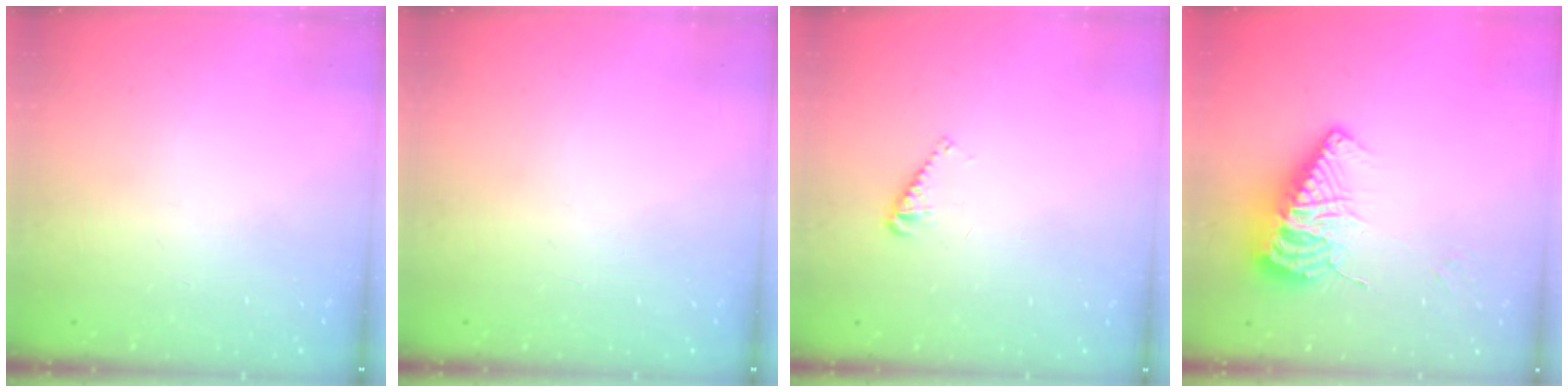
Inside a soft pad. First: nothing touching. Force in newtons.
{"total": 0.0}
{"total": 2.7, "press": 2.7, "slide": 0.4}
{"total": 12.1, "press": 12.0, "slide": 1.3}